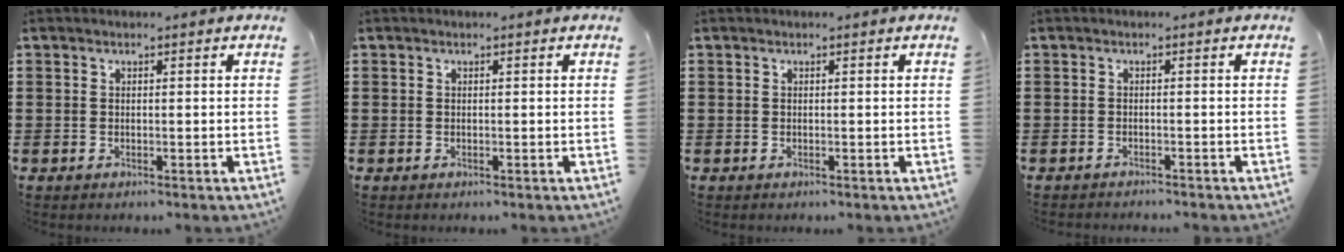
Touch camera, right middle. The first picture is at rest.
{"total": 0.0}
{"total": 0.0}
{"total": 0.8, "force": [-0.8, -0.1, 0.0], "torque": [-0.003, 0.000, -0.018]}